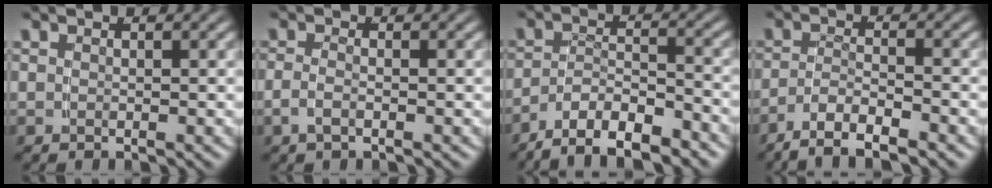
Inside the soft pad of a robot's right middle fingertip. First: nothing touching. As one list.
[{"total": 1.5, "force": [-0.9, 0.1, 1.1], "torque": [-0.030, -0.010, -0.011]}, {"total": 7.1, "force": [-5.9, 2.9, 2.8], "torque": [-0.046, -0.014, -0.095]}, {"total": 4.8, "force": [-4.0, 1.3, 2.3], "torque": [-0.042, -0.013, -0.061]}]